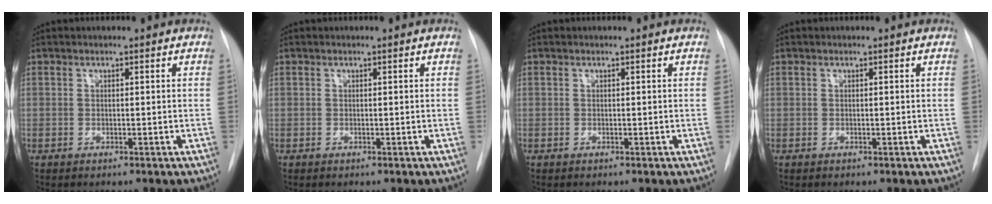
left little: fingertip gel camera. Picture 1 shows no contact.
{"total": 0.0}
{"total": 0.0}
{"total": 0.0}